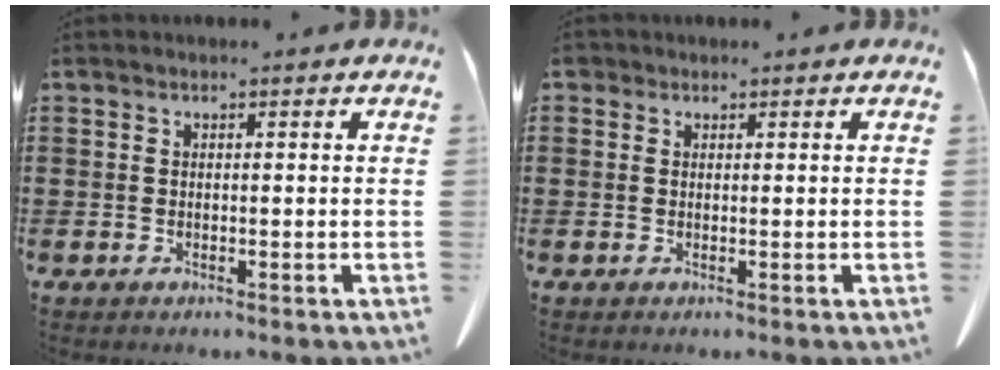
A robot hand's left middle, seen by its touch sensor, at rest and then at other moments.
{"total": 0.8, "force": [0.4, 0.7, 0.3], "torque": [-0.009, 0.005, 0.006]}